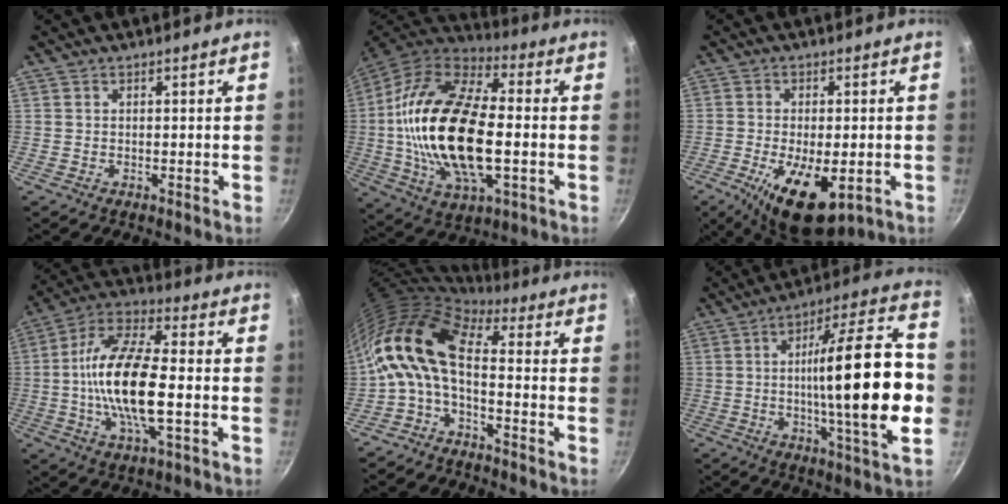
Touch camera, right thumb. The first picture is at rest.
{"total": 25.8, "force": [-1.3, 12.8, 22.4], "torque": [-0.434, 0.020, -0.030]}
{"total": 12.6, "force": [-4.4, 5.6, 10.4], "torque": [-0.168, -0.004, -0.061]}
{"total": 17.6, "force": [-1.9, 6.6, 16.3], "torque": [-0.308, 0.027, -0.051]}
{"total": 12.5, "force": [-0.5, 5.9, 11.0], "torque": [-0.221, 0.025, -0.025]}
{"total": 23.6, "force": [-1.9, 4.5, 23.1], "torque": [-0.336, 0.032, -0.034]}